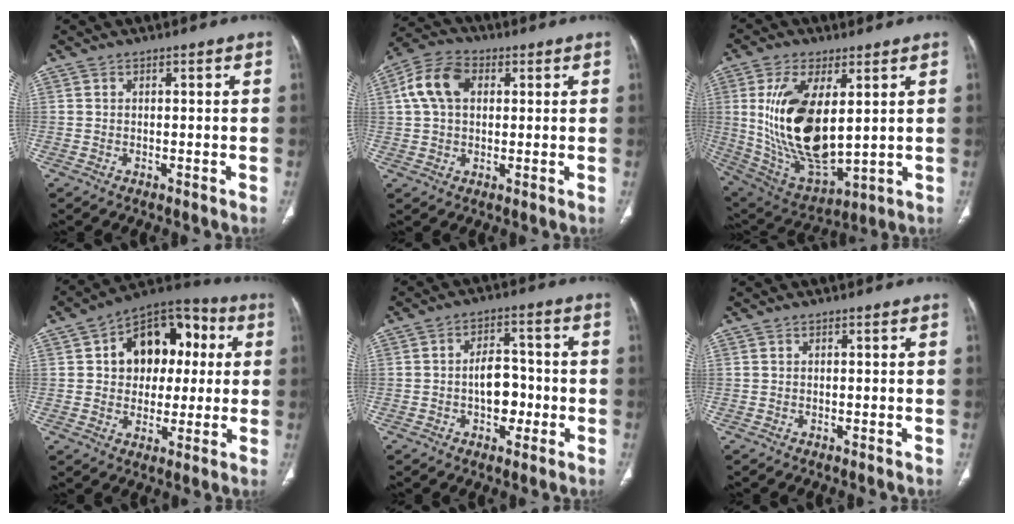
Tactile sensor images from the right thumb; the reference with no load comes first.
{"total": 9.5, "force": [2.3, 6.6, 6.5], "torque": [-0.123, 0.020, 0.036]}
{"total": 20.1, "force": [3.3, 9.6, 17.3], "torque": [-0.331, -0.026, 0.082]}
{"total": 16.9, "force": [3.2, 12.0, 11.4], "torque": [-0.107, 0.024, 0.042]}
{"total": 7.4, "force": [-1.5, 4.8, 5.4], "torque": [-0.056, 0.024, -0.027]}
{"total": 0.0}